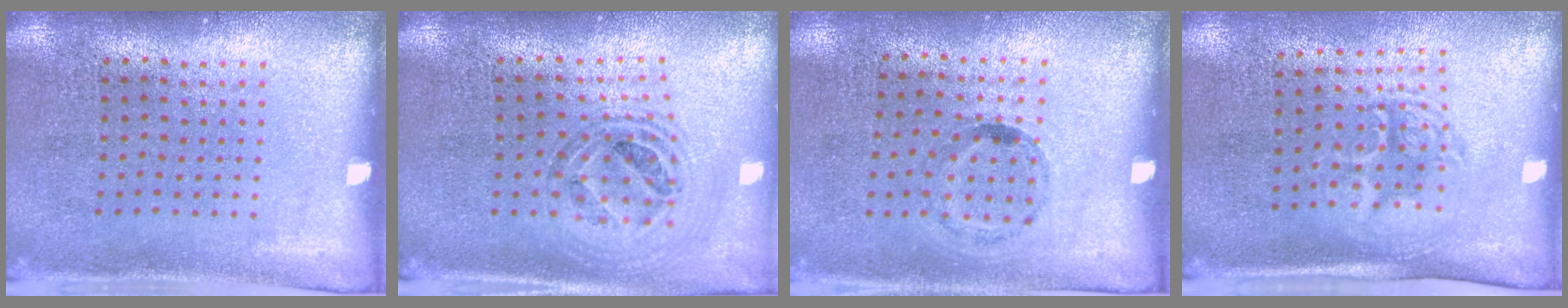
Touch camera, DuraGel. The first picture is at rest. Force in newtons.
{"total": 0.9, "press": 0.9, "slide": 0.2}
{"total": 1.1, "press": 0.6, "slide": 0.9}
{"total": 1.7, "press": 1.4, "slide": 1.0}